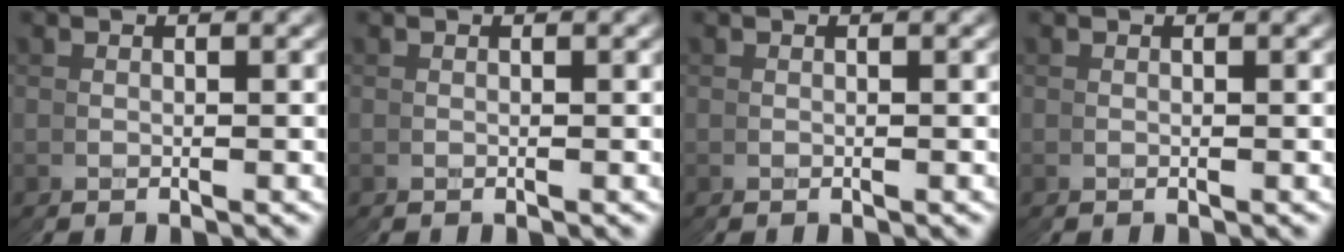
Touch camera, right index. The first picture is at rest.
{"total": 0.0}
{"total": 0.0}
{"total": 0.0}